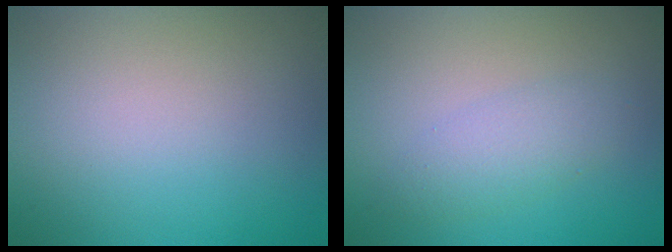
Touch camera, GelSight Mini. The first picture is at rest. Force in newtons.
{"total": 2.5, "press": 2.5, "slide": 0.1}